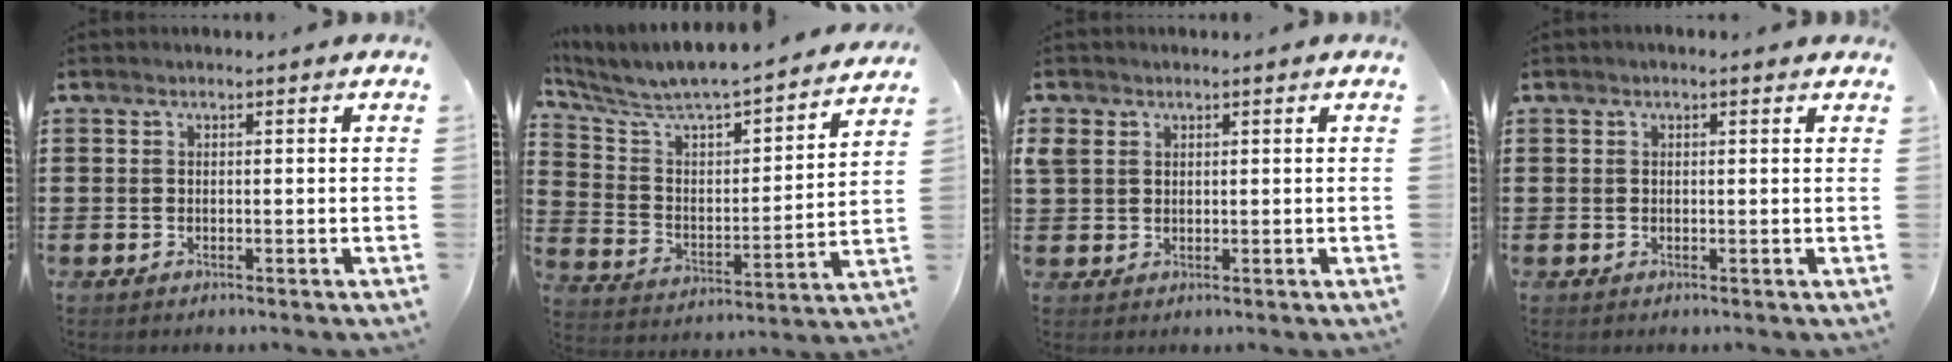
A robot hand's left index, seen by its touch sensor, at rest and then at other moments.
{"total": 5.8, "force": [5.4, 0.8, 2.0], "torque": [-0.071, -0.056, 0.082]}
{"total": 2.1, "force": [1.1, 1.6, 0.7], "torque": [-0.023, 0.007, 0.019]}
{"total": 0.6, "force": [0.2, 0.0, 0.5], "torque": [-0.012, 0.000, 0.005]}